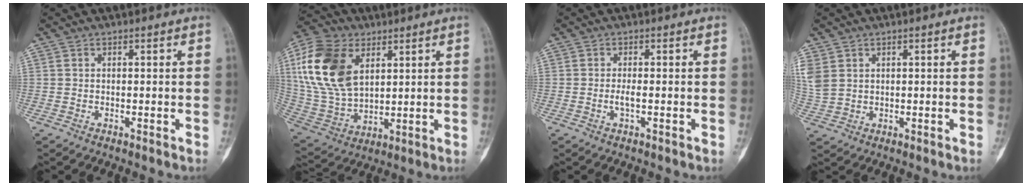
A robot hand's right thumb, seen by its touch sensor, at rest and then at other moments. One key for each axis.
{"total": 19.0, "fx": 6.4, "fy": 11.8, "fz": 13.4, "tx": -0.264, "ty": -0.014, "tz": 0.125}
{"total": 1.6, "fx": -0.4, "fy": 0.4, "fz": 1.5, "tx": -0.033, "ty": -0.001, "tz": -0.009}
{"total": 6.4, "fx": 2.3, "fy": 4.9, "fz": 3.3, "tx": -0.090, "ty": 0.003, "tz": 0.061}